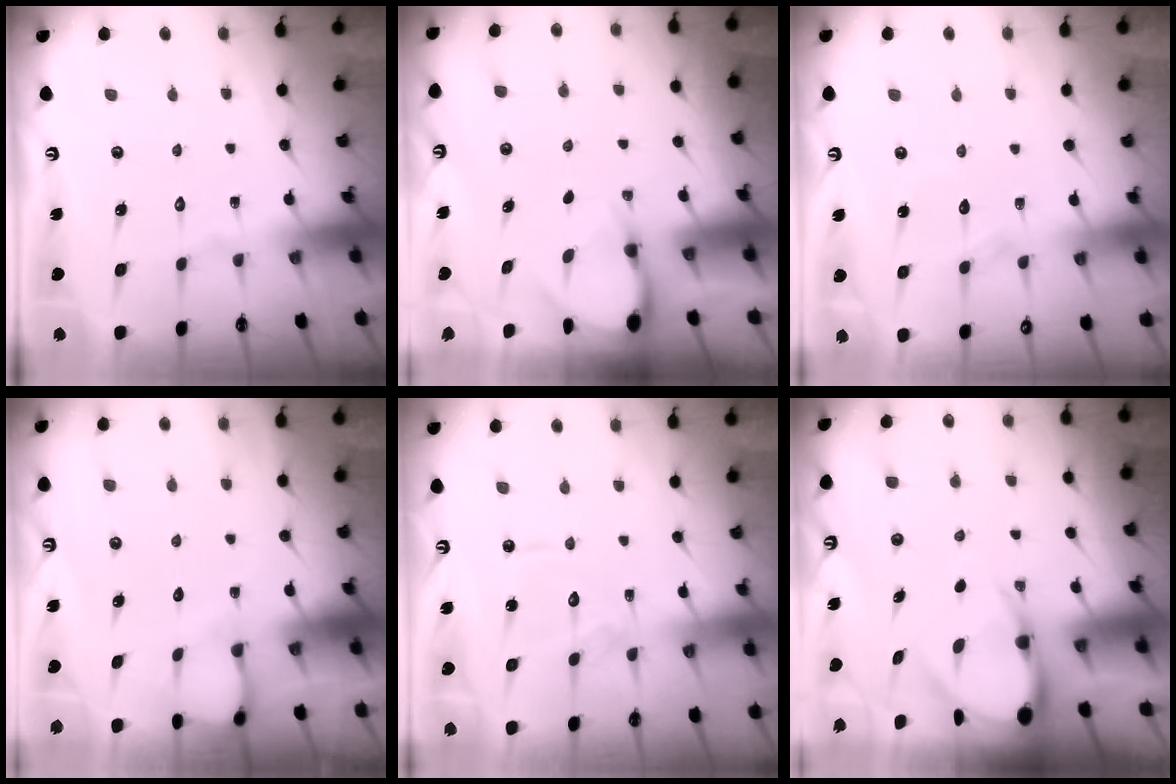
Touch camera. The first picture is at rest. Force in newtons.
{"total": 3.3, "press": 3.3, "slide": 0.2}
{"total": 6.1, "press": 6.1, "slide": 0.6}
{"total": 2.6, "press": 2.6, "slide": 0.3}
{"total": 6.7, "press": 6.7, "slide": 0.5}
{"total": 6.7, "press": 6.6, "slide": 0.8}